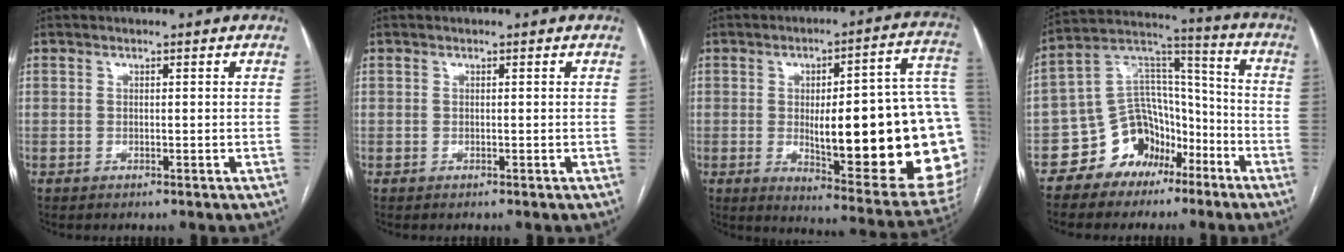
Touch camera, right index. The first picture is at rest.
{"total": 0.0}
{"total": 29.4, "force": [-1.9, 5.6, 28.8], "torque": [-0.293, 0.011, -0.015]}
{"total": 12.2, "force": [-7.0, 8.4, 5.3], "torque": [-0.102, 0.053, -0.122]}